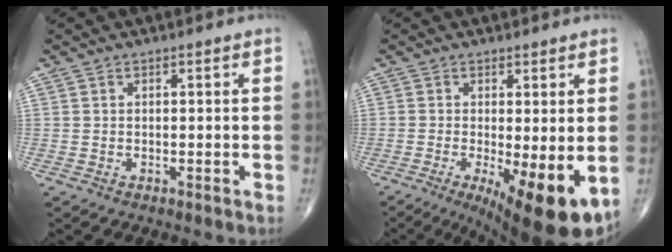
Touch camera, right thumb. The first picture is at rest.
{"total": 12.4, "force": [-3.5, 3.6, 11.4], "torque": [-0.155, -0.023, -0.040]}